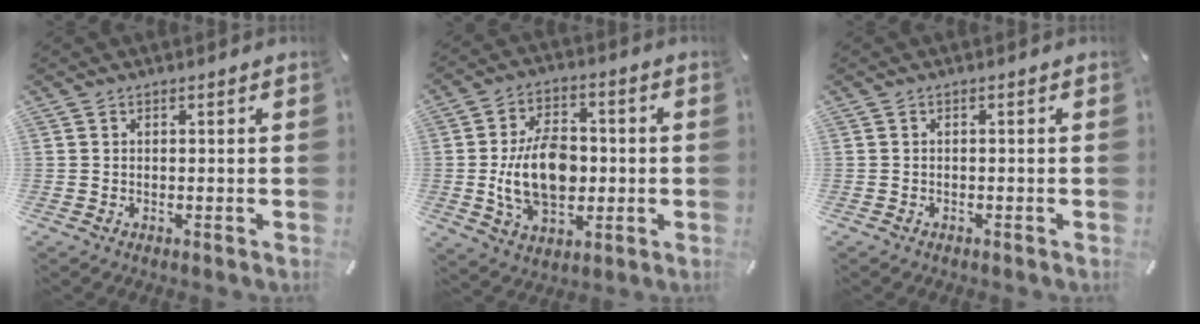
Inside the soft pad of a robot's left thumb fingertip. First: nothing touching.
{"total": 15.1, "force": [-1.0, 10.4, 10.9], "torque": [-0.197, 0.002, -0.019]}
{"total": 0.7, "force": [-0.6, 0.3, 0.2], "torque": [-0.004, 0.001, -0.013]}